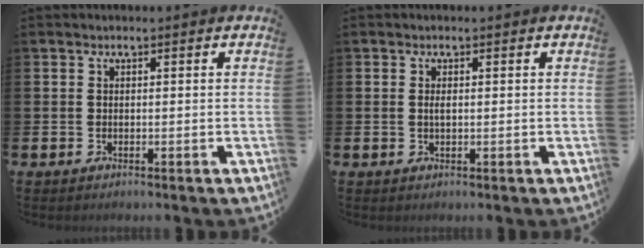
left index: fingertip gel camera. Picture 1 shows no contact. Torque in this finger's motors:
{"motor_torque": [0.29, 0.32, 0.01, 0.06]}